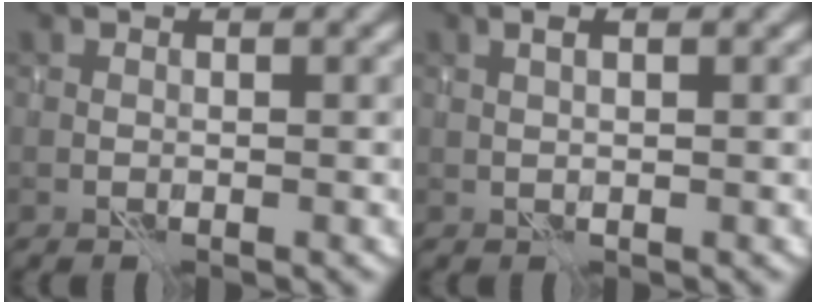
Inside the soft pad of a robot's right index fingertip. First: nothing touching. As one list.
[{"total": 1.0, "force": [0.6, 0.0, 0.8], "torque": [-0.019, 0.007, 0.009]}]